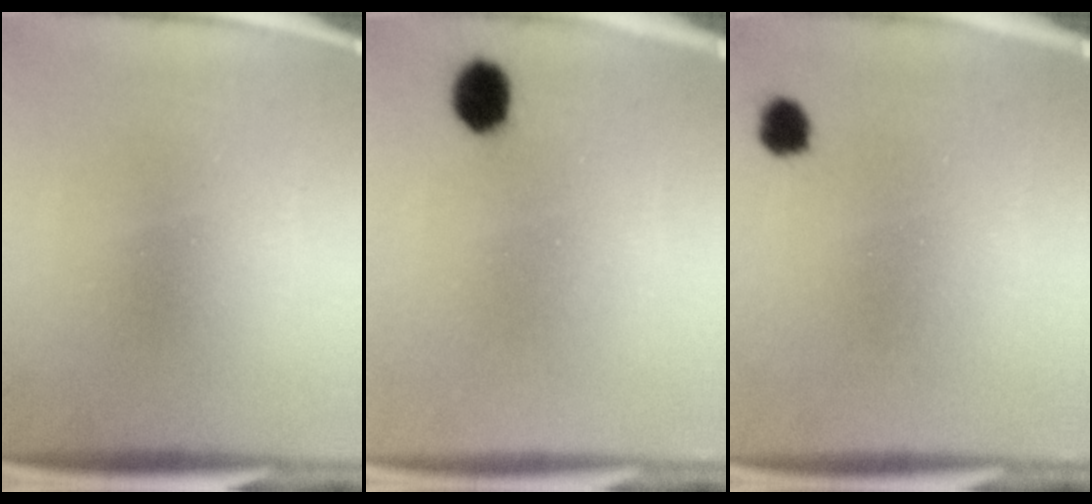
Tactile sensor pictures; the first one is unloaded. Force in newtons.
{"total": 4.9}
{"total": 2.8}